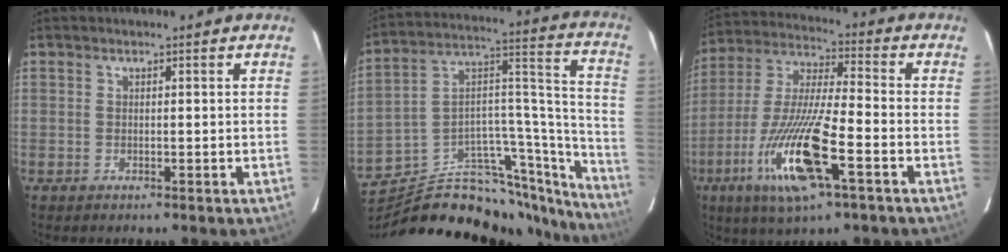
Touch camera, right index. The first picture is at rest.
{"total": 33.6, "force": [-30.0, 9.0, 12.3], "torque": [-0.132, 0.026, -0.416]}
{"total": 16.6, "force": [-6.8, 2.0, 15.0], "torque": [-0.310, -0.022, -0.124]}